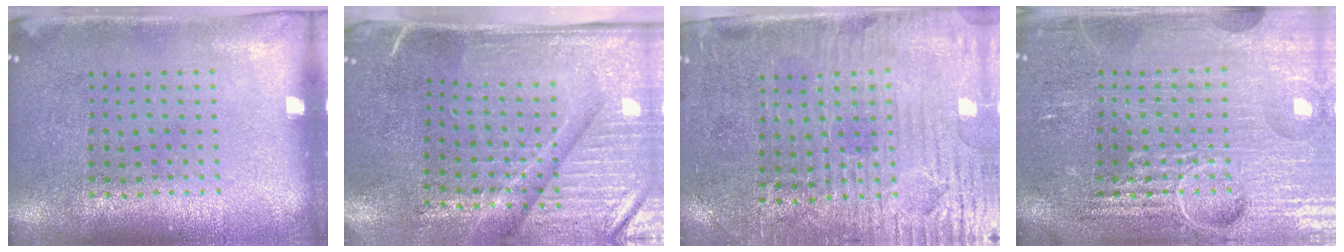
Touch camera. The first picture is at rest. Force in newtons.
{"total": 4.7, "press": 4.0, "slide": 2.5}
{"total": 3.9, "press": 3.4, "slide": 1.7}
{"total": 7.1, "press": 7.1, "slide": 0.9}